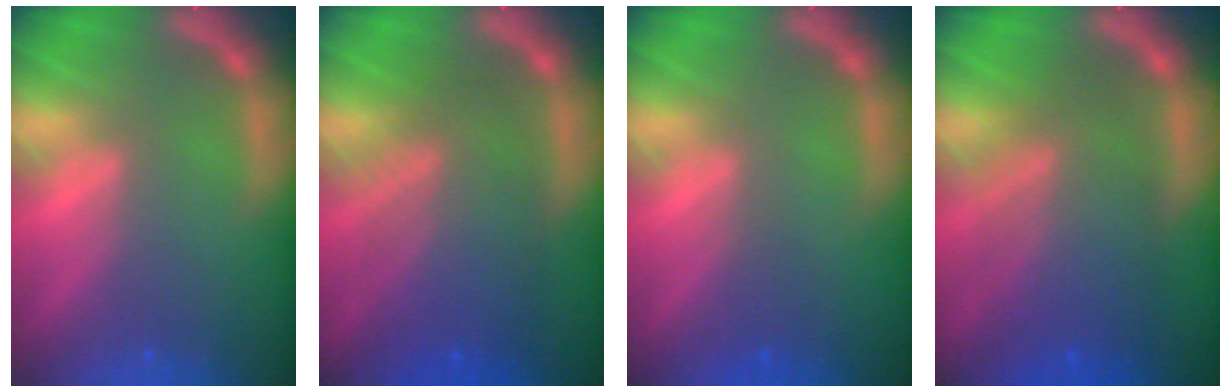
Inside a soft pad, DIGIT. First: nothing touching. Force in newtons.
{"total": 8.1}
{"total": 0.9}
{"total": 8.5}